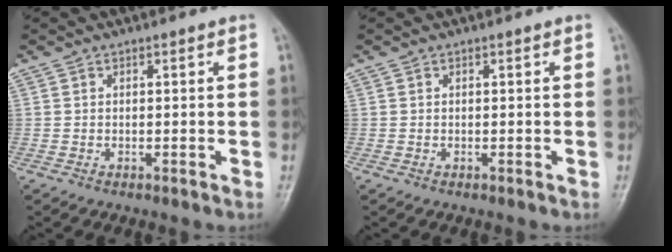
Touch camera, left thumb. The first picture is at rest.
{"total": 0.0}